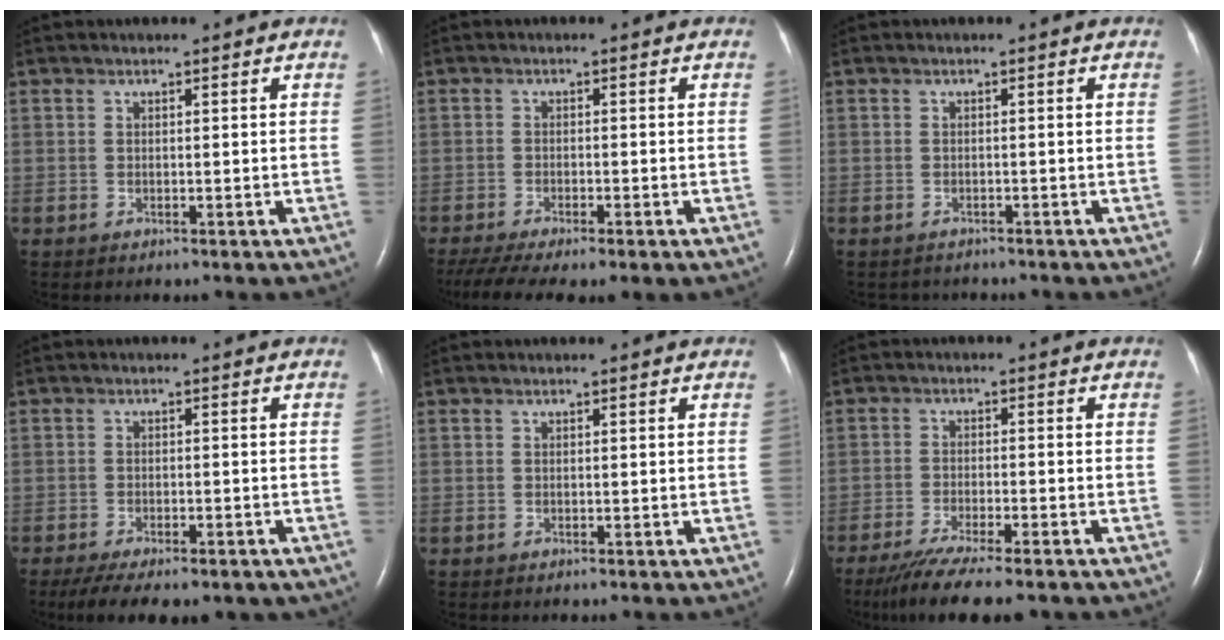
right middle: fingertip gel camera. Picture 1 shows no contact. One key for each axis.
{"total": 9.5, "fx": -7.1, "fy": 1.8, "fz": 6.1, "tx": -0.108, "ty": -0.013, "tz": -0.113}
{"total": 2.6, "fx": -2.4, "fy": 1.0, "fz": 0.2, "tx": -0.008, "ty": -0.004, "tz": -0.029}
{"total": 12.2, "fx": -8.8, "fy": 4.6, "fz": 7.0, "tx": -0.122, "ty": -0.009, "tz": -0.119}
{"total": 0.0}
{"total": 10.9, "fx": -8.9, "fy": 0.8, "fz": 6.2, "tx": -0.101, "ty": -0.027, "tz": -0.139}